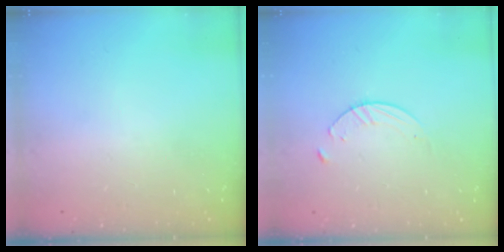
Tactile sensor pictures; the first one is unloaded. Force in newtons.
{"total": 4.3, "press": 4.3, "slide": 0.5}